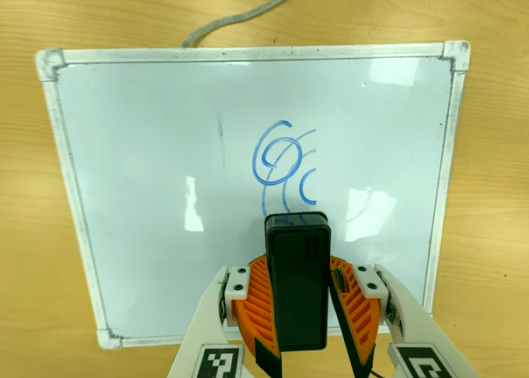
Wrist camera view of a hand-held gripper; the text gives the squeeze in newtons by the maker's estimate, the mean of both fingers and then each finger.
{"total": 8.2, "left": 8.7, "right": 7.6}